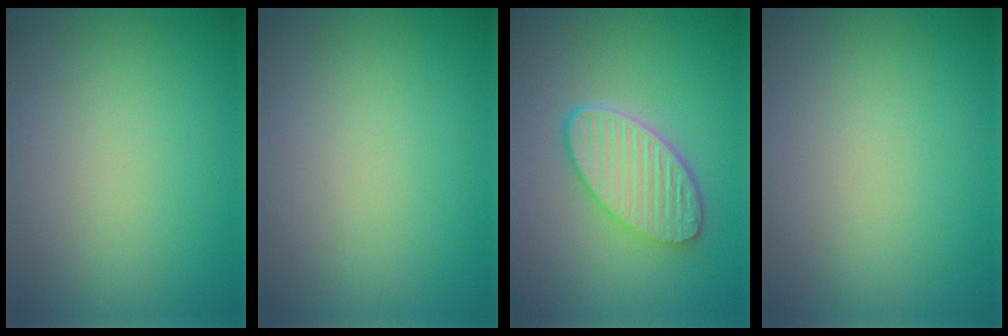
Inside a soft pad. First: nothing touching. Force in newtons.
{"total": 0.0}
{"total": 5.3, "press": 4.4, "slide": 3.0}
{"total": 0.0}